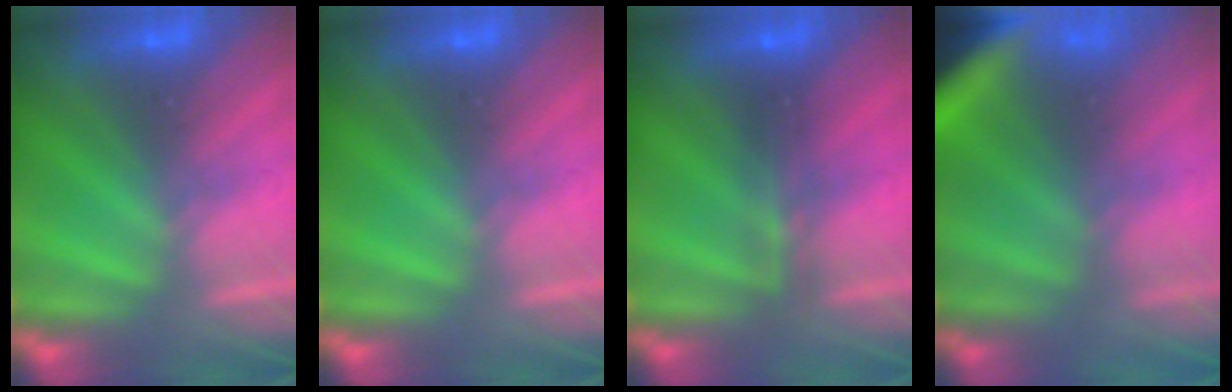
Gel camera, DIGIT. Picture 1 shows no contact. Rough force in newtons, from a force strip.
{"total": 0.0}
{"total": 2.3}
{"total": 8.0}